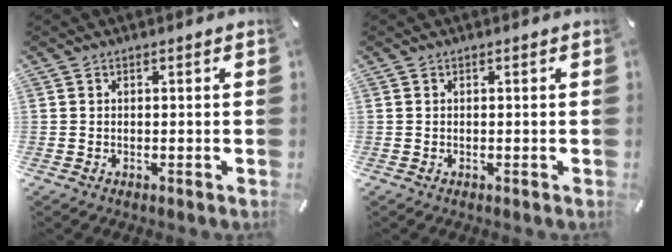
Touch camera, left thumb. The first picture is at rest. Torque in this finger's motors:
{"motor_torque": [0.08, 0.08, -0.02, -0.02, 0.05]}